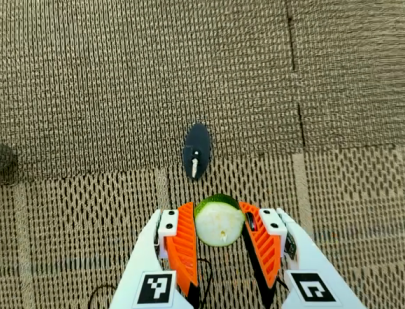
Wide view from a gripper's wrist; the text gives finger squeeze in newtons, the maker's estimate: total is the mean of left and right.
{"total": 9.0, "left": 8.5, "right": 9.6}